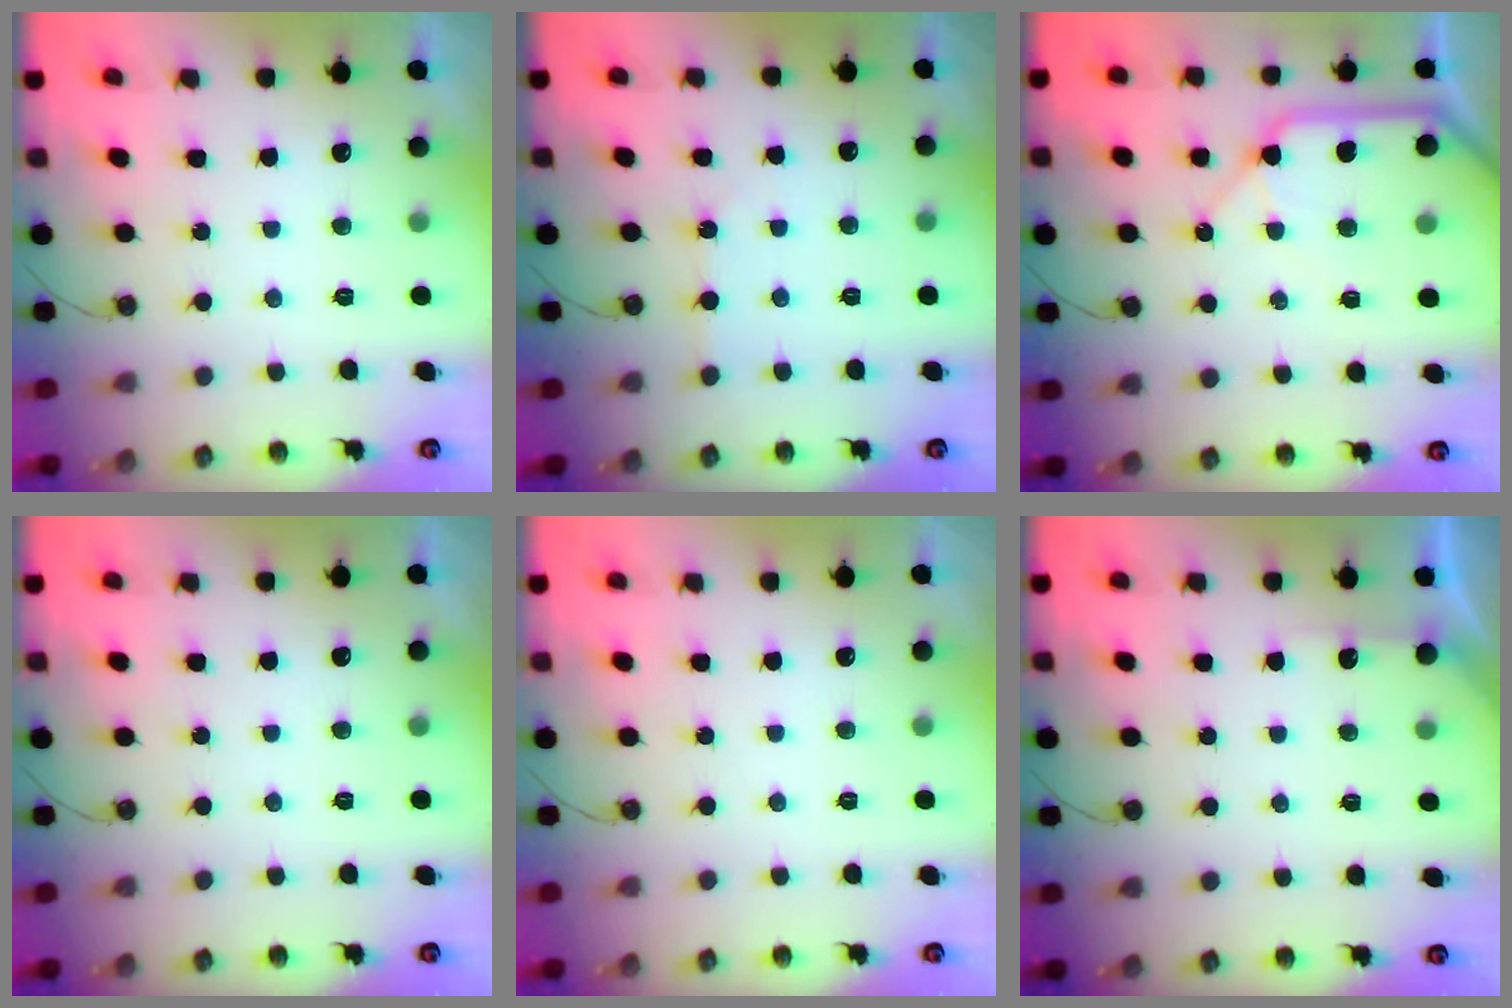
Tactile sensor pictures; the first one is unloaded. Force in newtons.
{"total": 1.5, "press": 1.5, "slide": 0.3}
{"total": 11.7, "press": 11.6, "slide": 1.5}
{"total": 0.0}
{"total": 0.0}
{"total": 3.3, "press": 3.3, "slide": 0.3}